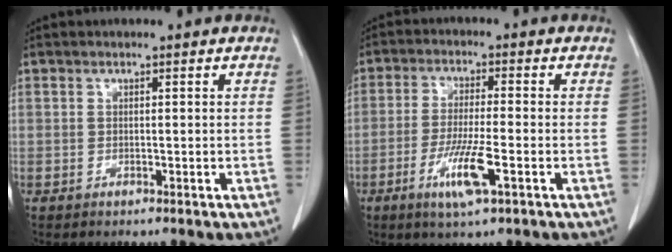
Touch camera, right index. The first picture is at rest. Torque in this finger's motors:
{"motor_torque": [1.16, -0.74, 0.58, 0.18]}